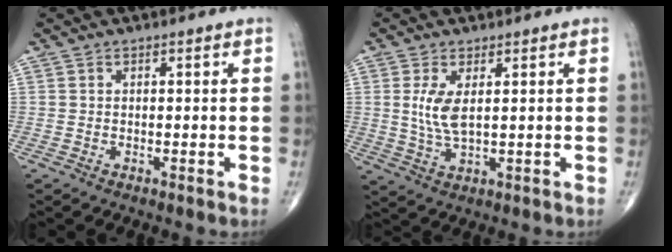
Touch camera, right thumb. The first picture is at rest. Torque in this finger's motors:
{"motor_torque": [-0.55, 0.54, 0.63, 0.16, 0.06]}